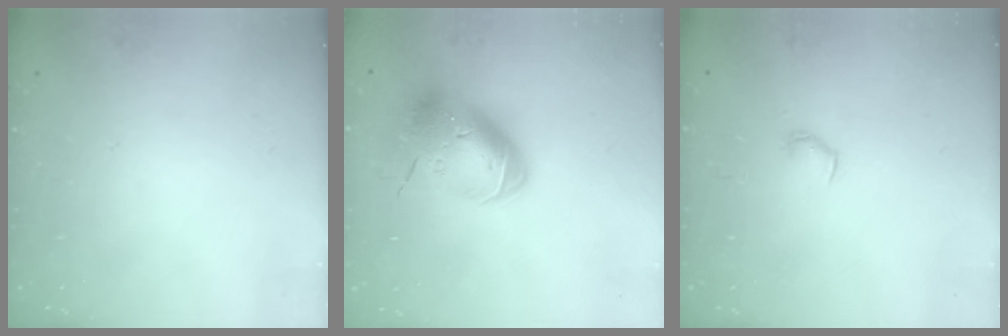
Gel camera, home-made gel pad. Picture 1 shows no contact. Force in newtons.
{"total": 16.7, "press": 16.5, "slide": 2.6}
{"total": 3.9, "press": 3.9, "slide": 0.5}